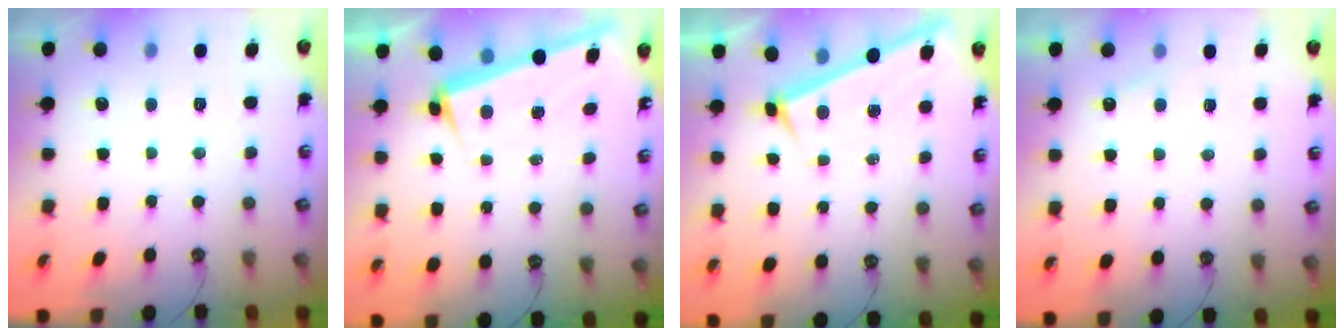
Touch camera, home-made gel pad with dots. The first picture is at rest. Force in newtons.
{"total": 3.0, "press": 2.9, "slide": 0.8}
{"total": 3.0, "press": 3.0, "slide": 0.2}
{"total": 2.1, "press": 2.0, "slide": 0.5}